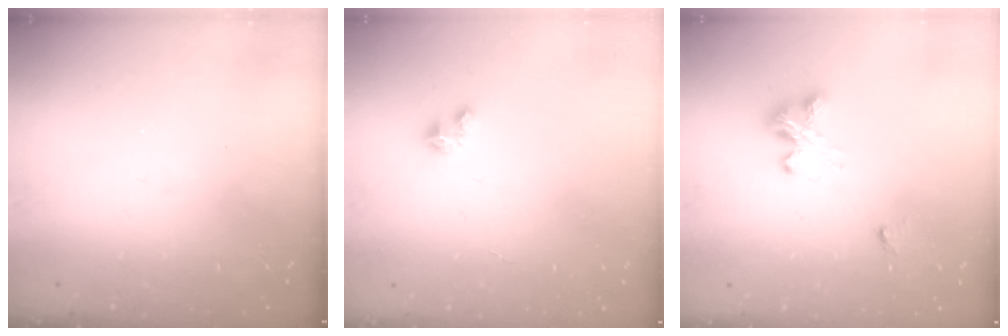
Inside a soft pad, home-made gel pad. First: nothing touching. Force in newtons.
{"total": 0.7, "press": 0.7, "slide": 0.2}
{"total": 5.8, "press": 5.7, "slide": 0.6}